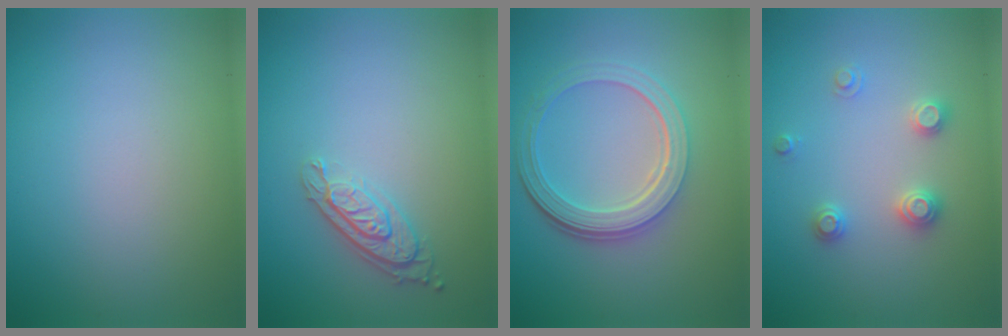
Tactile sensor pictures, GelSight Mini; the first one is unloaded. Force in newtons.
{"total": 3.0, "press": 2.3, "slide": 1.9}
{"total": 5.4, "press": 3.9, "slide": 3.7}
{"total": 2.3, "press": 2.3, "slide": 0.2}